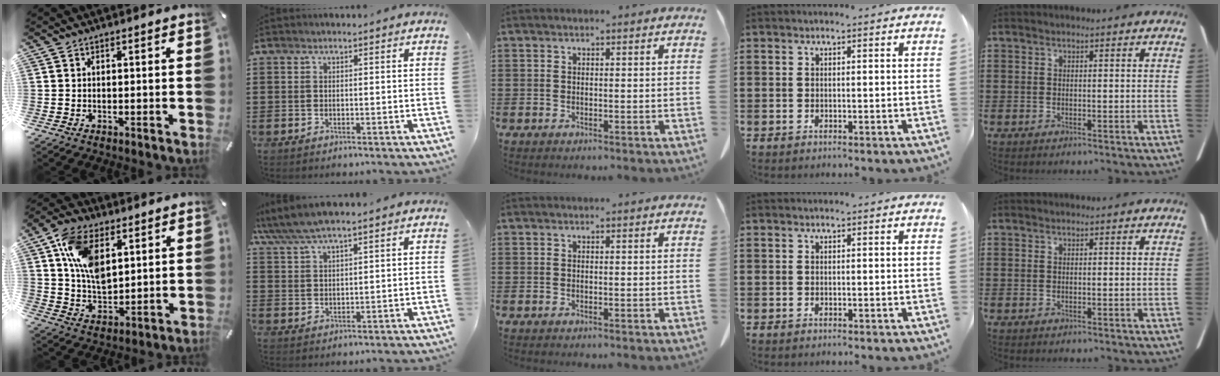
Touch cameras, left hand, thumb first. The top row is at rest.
{"thumb": {"total": 13.0, "force": [5.0, 8.2, 8.8], "torque": [-0.184, -0.006, 0.092]}, "index": {"total": 4.7, "force": [4.0, 0.8, 2.4], "torque": [-0.059, -0.007, 0.072]}}